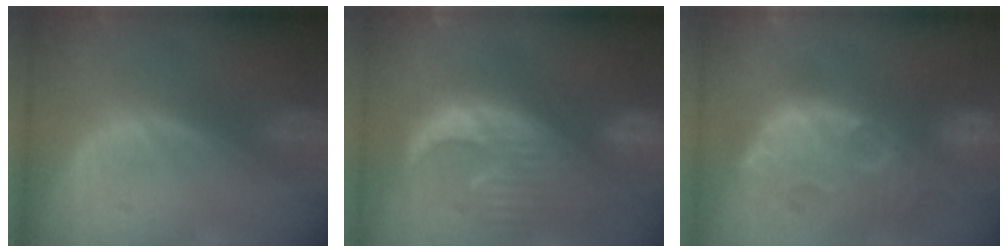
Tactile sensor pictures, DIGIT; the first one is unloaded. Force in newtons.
{"total": 13.6, "press": 11.5, "slide": 7.2}
{"total": 14.0, "press": 12.4, "slide": 6.6}